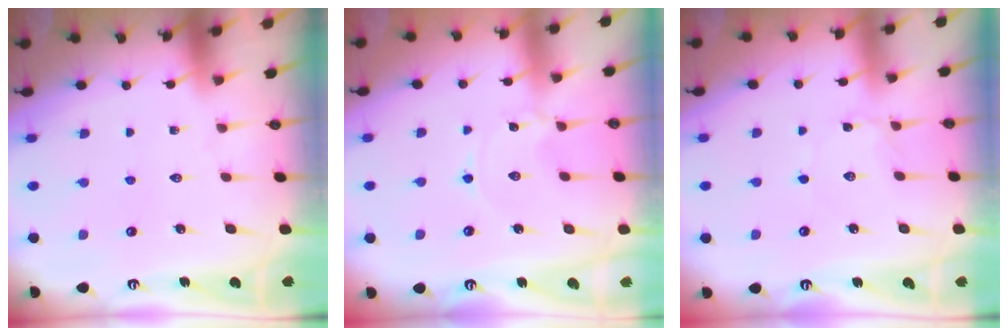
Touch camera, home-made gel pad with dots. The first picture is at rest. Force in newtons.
{"total": 0.0}
{"total": 1.0, "press": 1.0, "slide": 0.1}